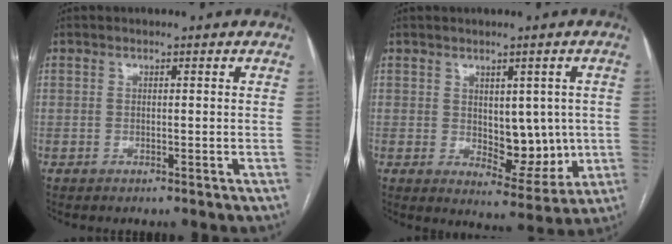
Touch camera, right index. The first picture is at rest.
{"total": 7.5, "force": [0.0, 4.0, 6.3], "torque": [-0.073, -0.002, 0.016]}